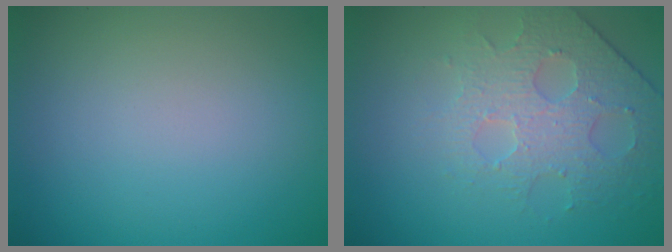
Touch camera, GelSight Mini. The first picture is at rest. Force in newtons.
{"total": 4.3, "press": 3.5, "slide": 2.5}